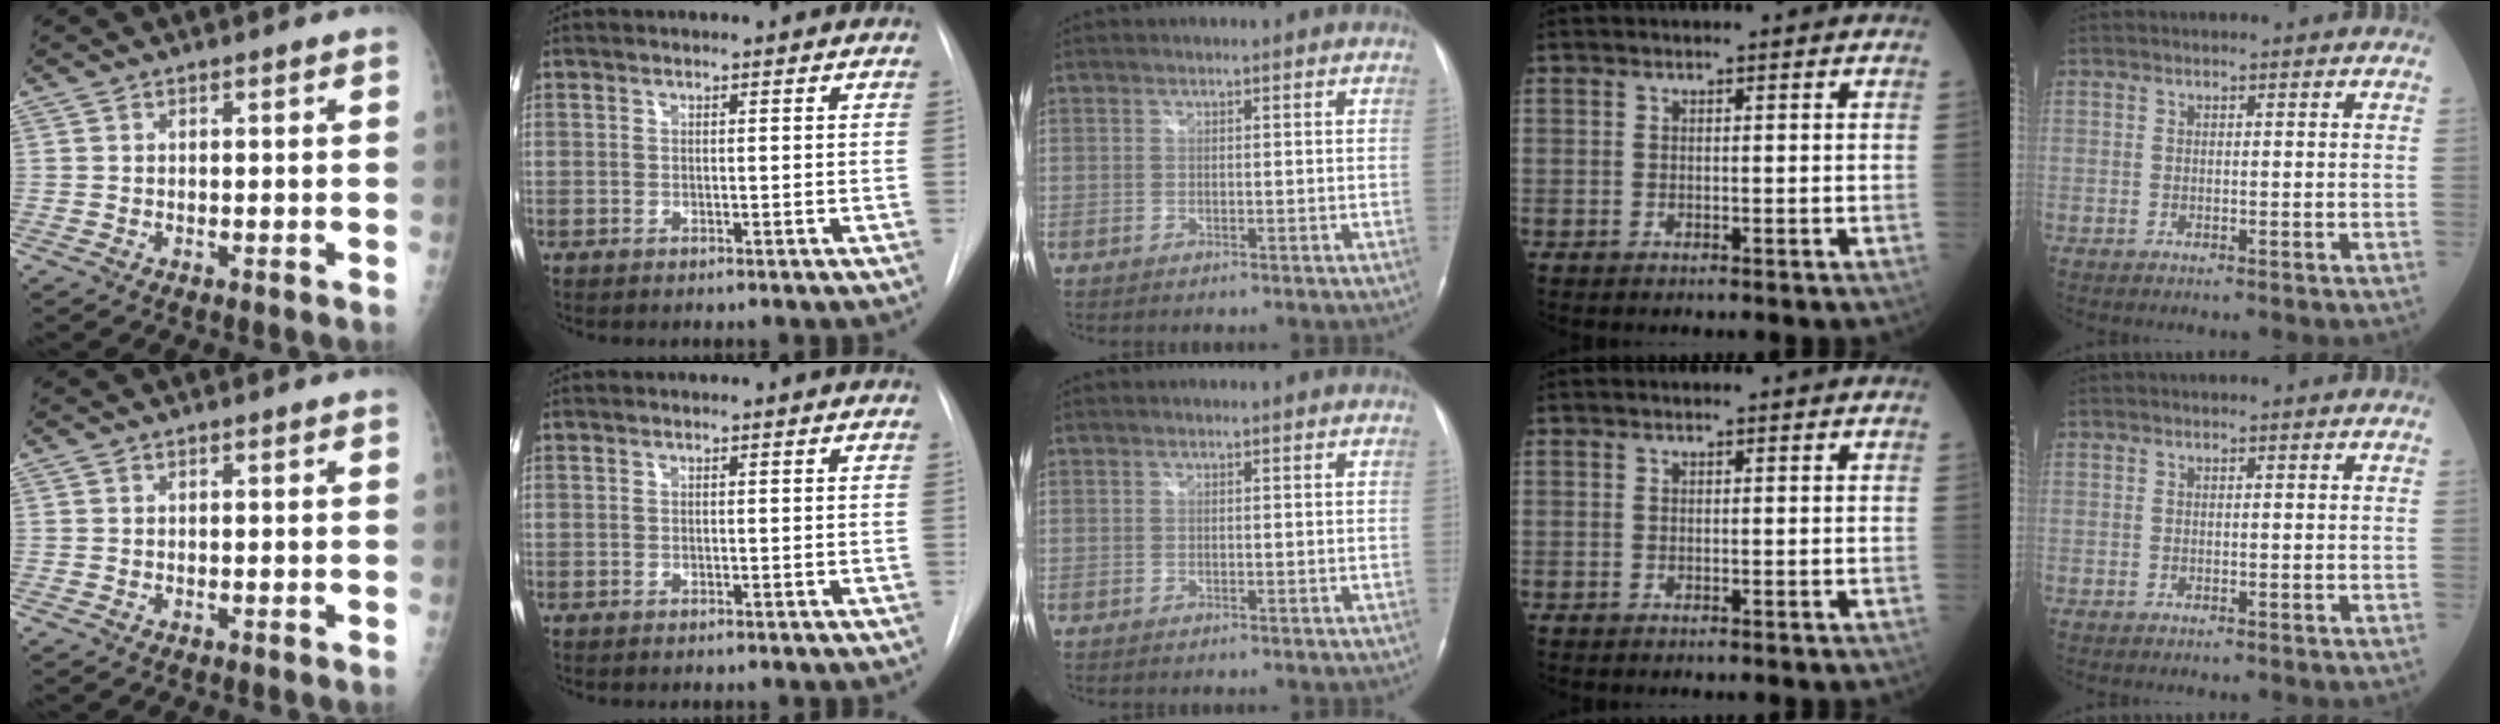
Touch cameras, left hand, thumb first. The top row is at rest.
{}